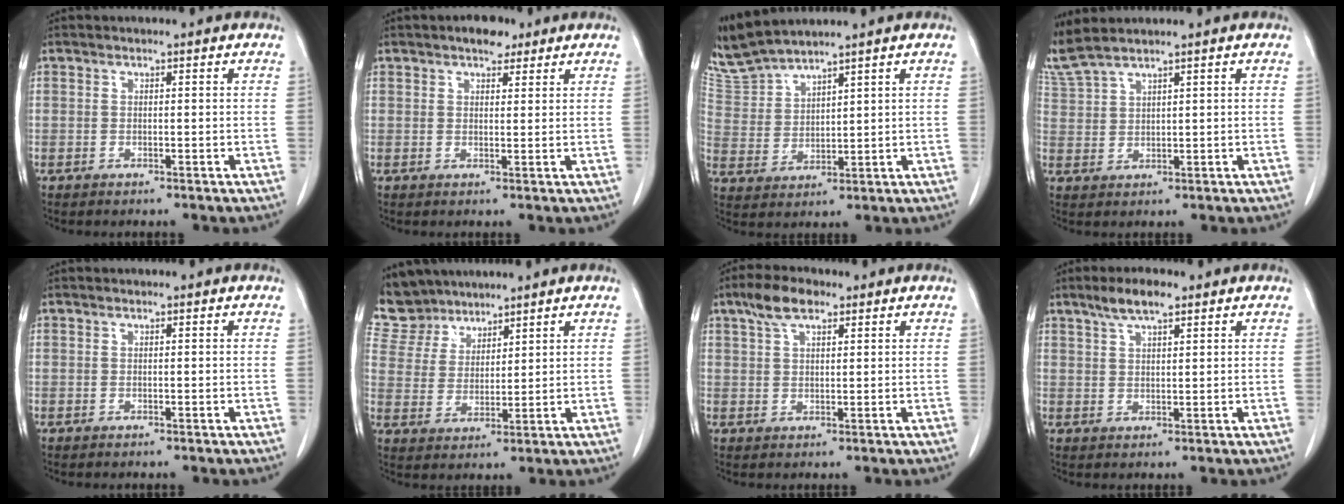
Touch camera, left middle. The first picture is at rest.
{"total": 3.4, "force": [2.5, 1.6, 1.7], "torque": [-0.028, 0.007, 0.036]}
{"total": 6.9, "force": [6.7, -0.3, 1.5], "torque": [-0.053, 0.007, 0.150]}
{"total": 5.0, "force": [4.6, -0.5, 1.8], "torque": [-0.060, 0.015, 0.107]}
{"total": 0.0}
{"total": 8.1, "force": [7.4, 3.5, 0.0], "torque": [-0.007, 0.013, 0.153]}
{"total": 5.3, "force": [3.4, 2.1, 3.5], "torque": [-0.074, 0.015, 0.064]}
{"total": 4.8, "force": [3.4, 1.1, 3.2], "torque": [-0.068, 0.009, 0.063]}